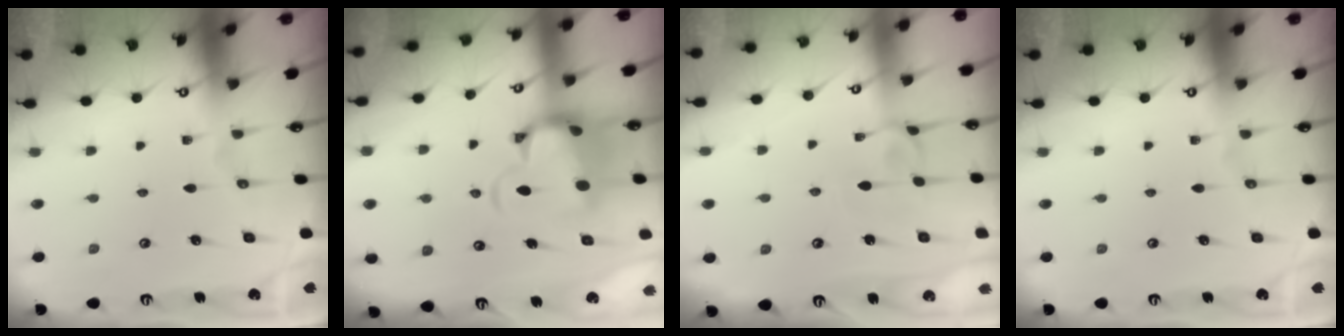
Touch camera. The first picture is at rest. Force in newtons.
{"total": 7.4, "press": 7.1, "slide": 1.8}
{"total": 4.1, "press": 4.1, "slide": 0.1}
{"total": 0.0}